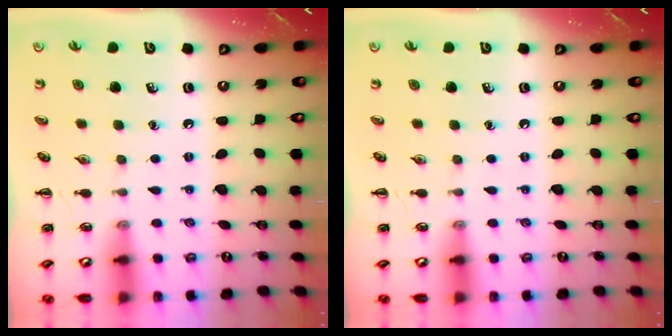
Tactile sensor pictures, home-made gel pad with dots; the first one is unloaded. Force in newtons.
{"total": 0.0}